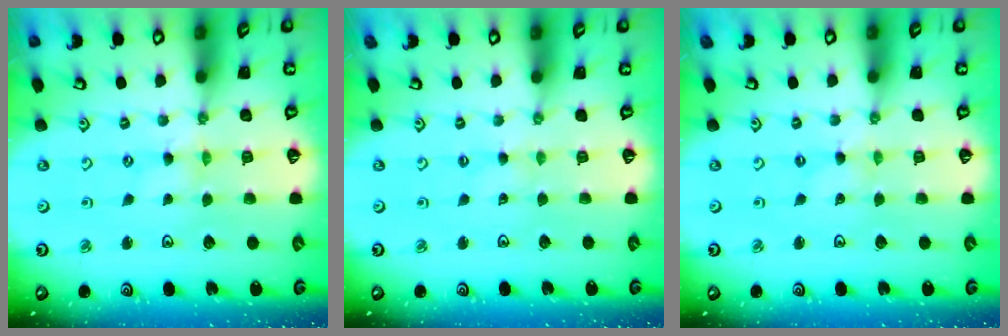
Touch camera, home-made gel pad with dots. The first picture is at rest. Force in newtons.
{"total": 0.0}
{"total": 0.0}